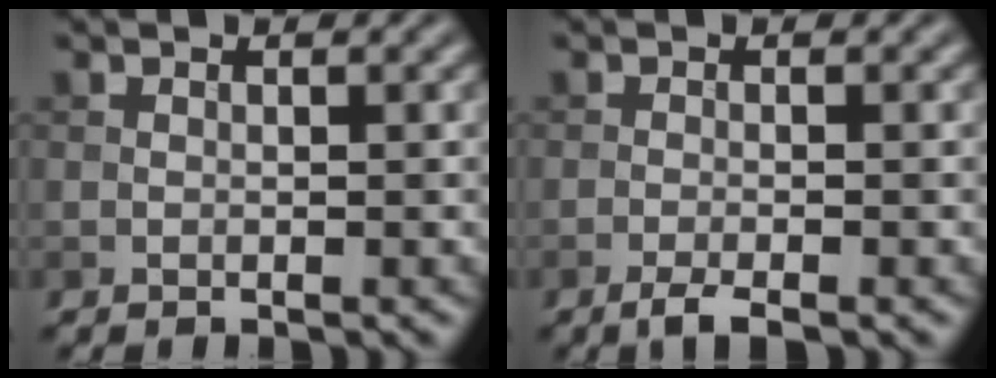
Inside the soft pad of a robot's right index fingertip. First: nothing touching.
{"total": 2.0, "force": [-1.3, 0.3, 1.5], "torque": [-0.029, -0.001, -0.029]}